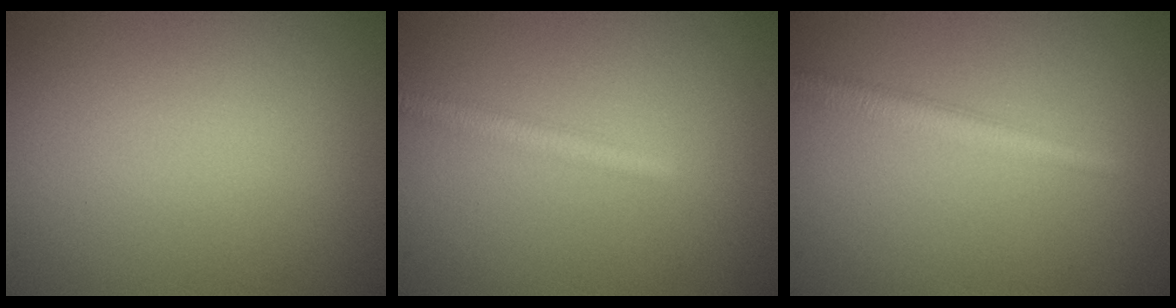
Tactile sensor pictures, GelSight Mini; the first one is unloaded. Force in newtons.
{"total": 2.0, "press": 2.0, "slide": 0.1}
{"total": 2.5, "press": 2.5, "slide": 0.0}